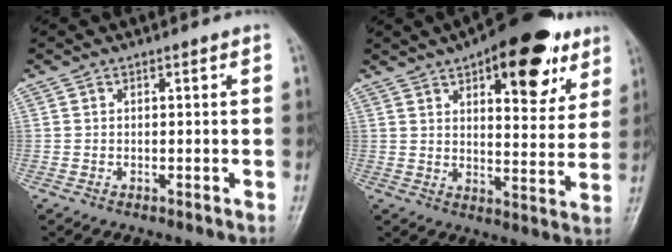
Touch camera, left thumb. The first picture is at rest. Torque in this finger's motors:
{"motor_torque": [0.72, 0.68, 1.47, -1.30, 0.08]}